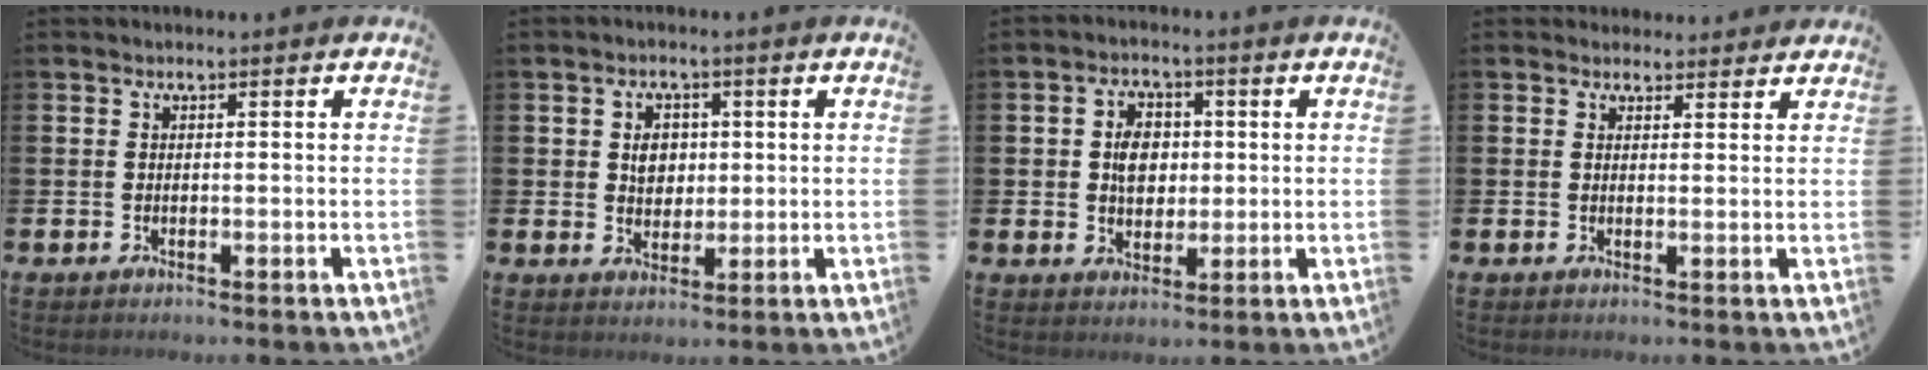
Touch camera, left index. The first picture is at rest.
{"total": 3.6, "force": [0.9, 2.8, 2.0], "torque": [-0.022, 0.003, 0.009]}
{"total": 4.8, "force": [0.8, 3.6, 3.1], "torque": [-0.053, 0.009, 0.006]}
{"total": 2.4, "force": [2.3, 0.8, -0.2], "torque": [0.007, -0.009, 0.041]}